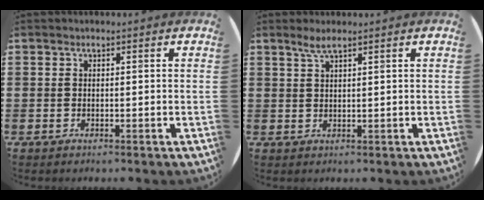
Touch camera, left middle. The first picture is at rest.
{"total": 2.1, "force": [1.6, 0.1, 1.4], "torque": [-0.031, 0.003, 0.028]}